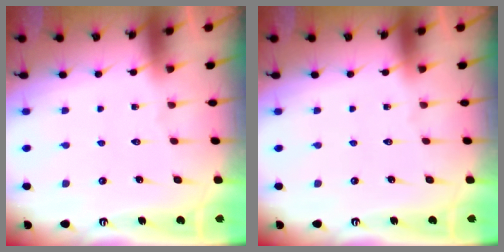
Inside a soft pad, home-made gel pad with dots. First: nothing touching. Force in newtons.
{"total": 0.0}